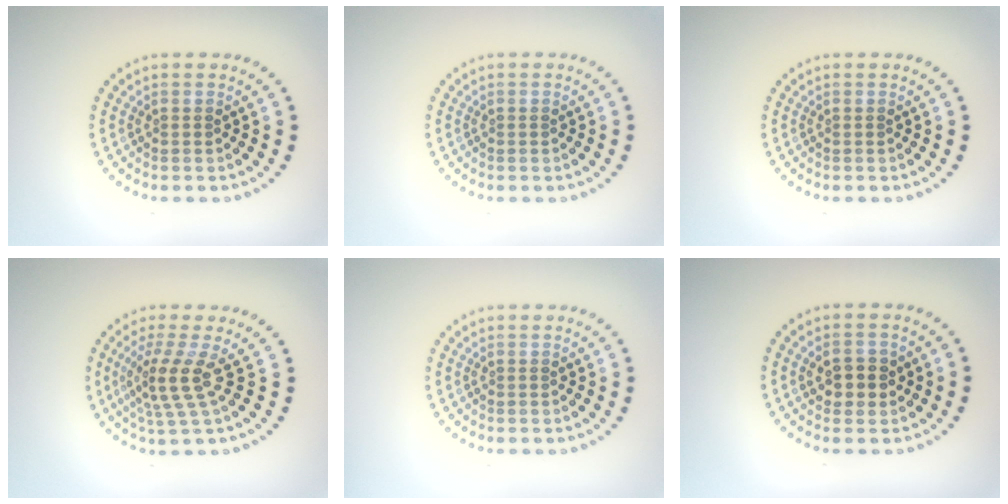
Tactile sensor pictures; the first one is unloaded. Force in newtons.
{"total": 0.0}
{"total": 0.0}
{"total": 3.4, "press": 2.6, "slide": 2.2}
{"total": 0.0}
{"total": 2.6, "press": 2.6, "slide": 0.4}